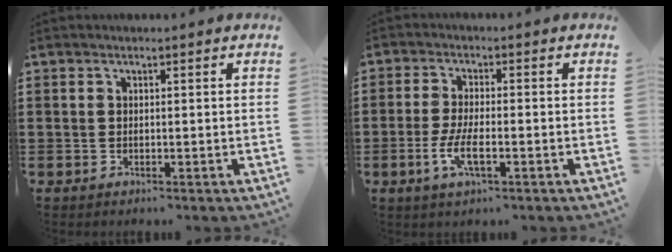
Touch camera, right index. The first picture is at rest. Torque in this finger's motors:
{"motor_torque": [1.98, 0.16, 0.55, 0.16]}